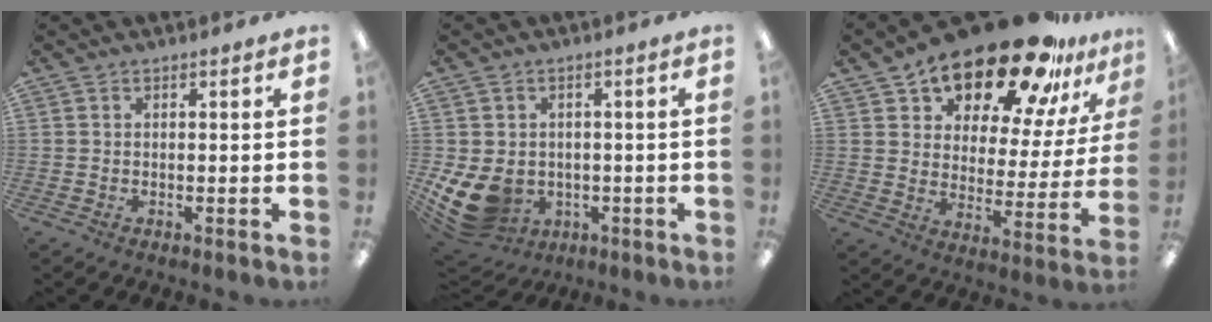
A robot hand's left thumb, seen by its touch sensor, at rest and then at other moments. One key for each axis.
{"total": 10.1, "fx": -2.8, "fy": 8.2, "fz": 5.2, "tx": -0.123, "ty": 0.005, "tz": -0.040}
{"total": 21.8, "fx": 18.0, "fy": 6.9, "fz": 10.1, "tx": -0.171, "ty": -0.135, "tz": 0.306}